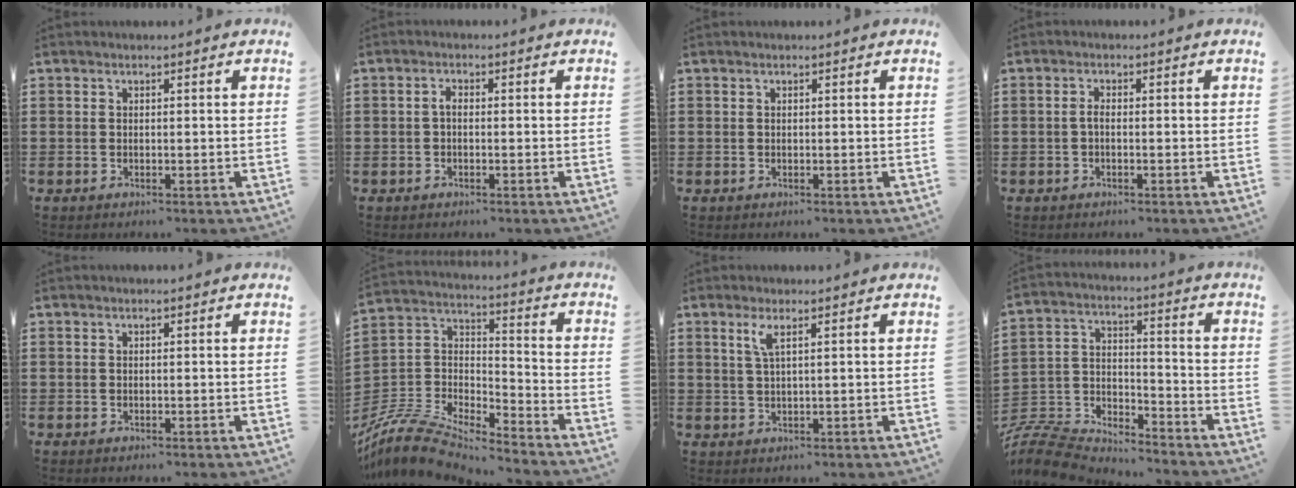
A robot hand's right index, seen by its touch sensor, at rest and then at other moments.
{"total": 1.3, "force": [-0.3, 0.5, 1.1], "torque": [-0.022, 0.001, -0.007]}
{"total": 0.0}
{"total": 1.2, "force": [-0.5, 0.4, 1.1], "torque": [-0.029, -0.003, -0.011]}
{"total": 0.0}
{"total": 8.9, "force": [-8.3, 1.9, 2.7], "torque": [-0.073, 0.004, -0.170]}
{"total": 2.4, "force": [1.2, 0.3, 2.1], "torque": [-0.045, 0.001, 0.019]}
{"total": 8.3, "force": [-7.9, 1.9, 1.4], "torque": [-0.052, 0.002, -0.165]}